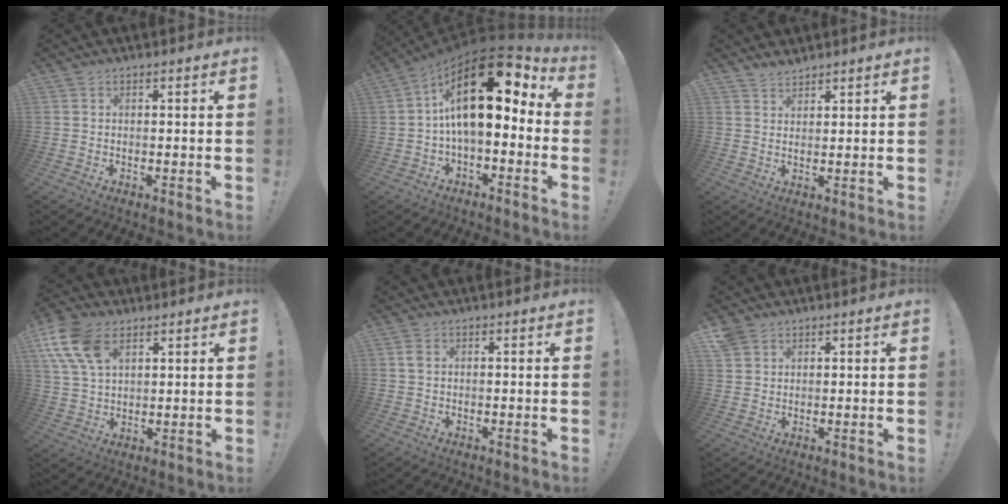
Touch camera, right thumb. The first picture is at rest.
{"total": 20.8, "force": [5.5, 9.0, 17.9], "torque": [-0.306, -0.029, 0.100]}
{"total": 2.9, "force": [2.7, 0.7, 0.6], "torque": [-0.004, -0.022, 0.049]}
{"total": 13.9, "force": [6.6, 8.7, 8.6], "torque": [-0.173, -0.022, 0.127]}
{"total": 1.6, "force": [0.6, 0.9, 1.2], "torque": [-0.024, 0.004, 0.009]}
{"total": 3.4, "force": [2.4, 2.2, 1.0], "torque": [-0.027, -0.006, 0.048]}